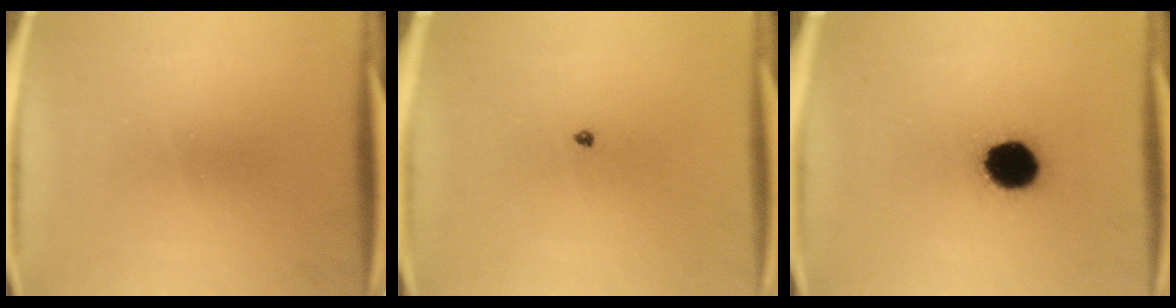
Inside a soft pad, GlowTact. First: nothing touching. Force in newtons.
{"total": 0.6}
{"total": 11.8}